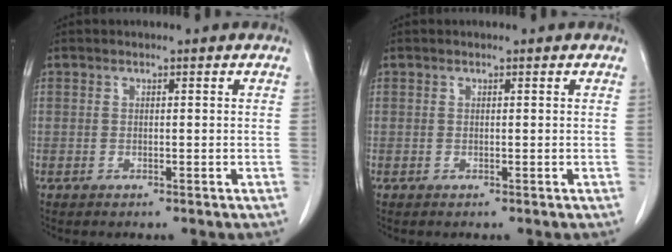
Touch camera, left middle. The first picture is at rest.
{"total": 0.0}